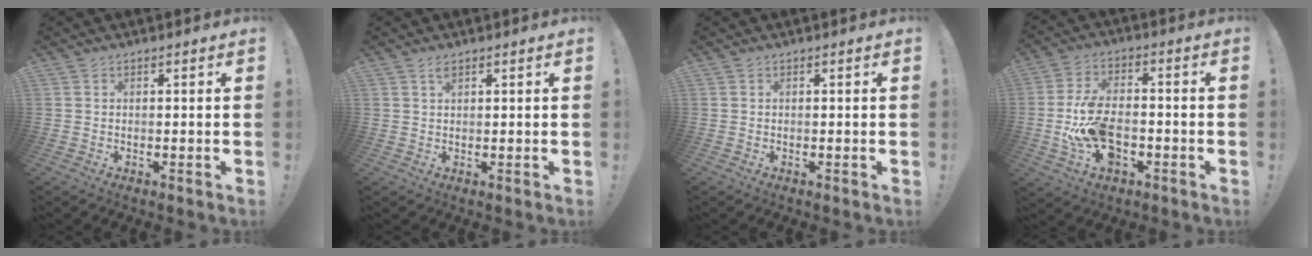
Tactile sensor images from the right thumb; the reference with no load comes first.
{"total": 1.6, "force": [1.3, 0.4, 1.0], "torque": [-0.007, -0.009, 0.021]}
{"total": 0.0}
{"total": 14.5, "force": [-3.9, 9.1, 10.6], "torque": [-0.200, 0.016, -0.067]}